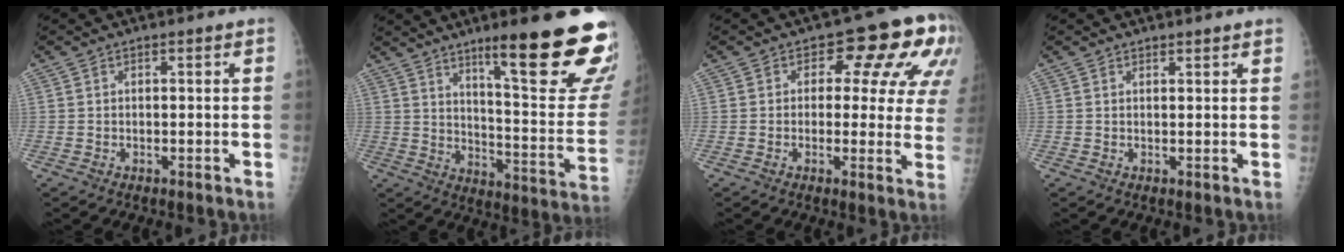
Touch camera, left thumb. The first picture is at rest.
{"total": 24.8, "force": [14.8, 3.7, 19.6], "torque": [-0.224, -0.083, 0.221]}
{"total": 13.2, "force": [4.6, 7.1, 10.1], "torque": [-0.068, -0.003, 0.043]}
{"total": 1.2, "force": [1.2, 0.3, 0.2], "torque": [0.003, -0.004, 0.017]}